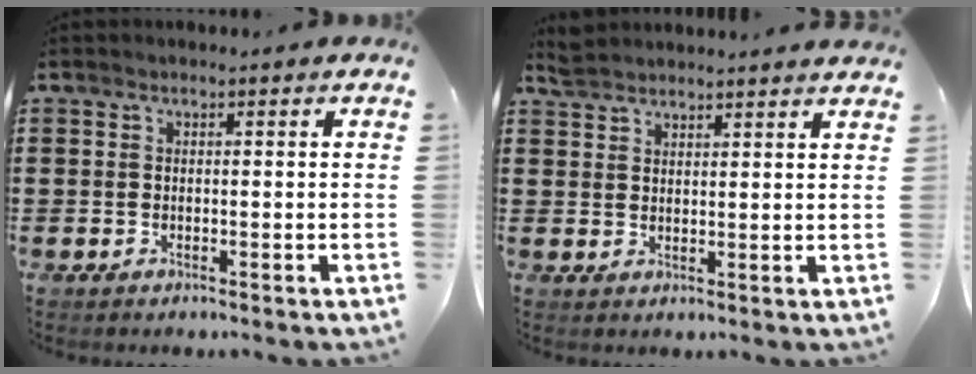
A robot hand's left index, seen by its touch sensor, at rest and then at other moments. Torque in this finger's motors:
{"motor_torque": [0.62, -0.57, -0.02, 0.00]}